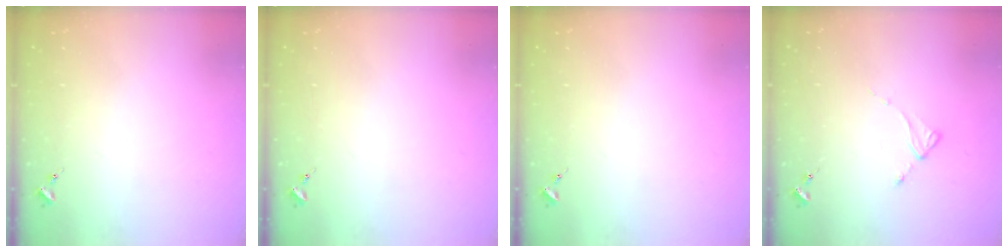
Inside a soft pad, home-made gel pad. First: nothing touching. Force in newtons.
{"total": 0.0}
{"total": 0.0}
{"total": 2.3, "press": 2.3, "slide": 0.3}